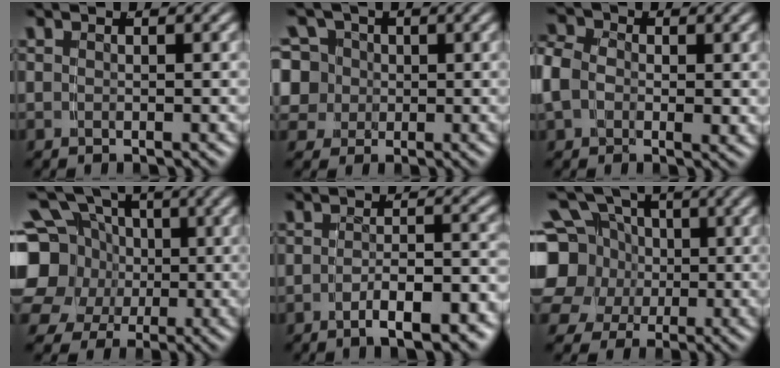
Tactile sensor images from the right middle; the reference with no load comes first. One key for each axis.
{"total": 9.0, "fx": 0.2, "fy": 8.3, "fz": 3.4, "tx": -0.097, "ty": -0.035, "tz": 0.009}
{"total": 4.3, "fx": 0.1, "fy": 3.5, "fz": 2.5, "tx": -0.066, "ty": -0.008, "tz": 0.000}
{"total": 11.8, "fx": 0.8, "fy": 10.2, "fz": 5.8, "tx": -0.121, "ty": -0.032, "tz": 0.012}
{"total": 4.7, "fx": -3.9, "fy": 0.8, "fz": 2.6, "tx": -0.037, "ty": -0.008, "tz": -0.059}
{"total": 10.8, "fx": 0.4, "fy": 9.6, "fz": 4.9, "tx": -0.112, "ty": -0.034, "tz": 0.007}